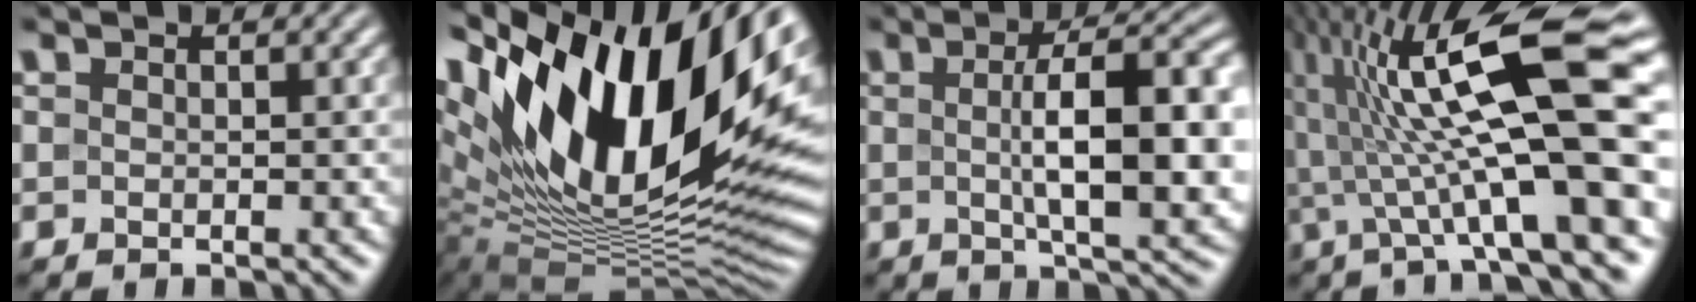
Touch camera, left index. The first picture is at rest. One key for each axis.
{"total": 19.7, "fx": 7.1, "fy": 9.3, "fz": 15.8, "tx": -0.276, "ty": 0.020, "tz": 0.118}
{"total": 10.6, "fx": 0.0, "fy": 3.2, "fz": 10.1, "tx": -0.152, "ty": 0.000, "tz": 0.003}
{"total": 15.9, "fx": 2.6, "fy": 3.1, "fz": 15.4, "tx": -0.255, "ty": 0.015, "tz": 0.047}